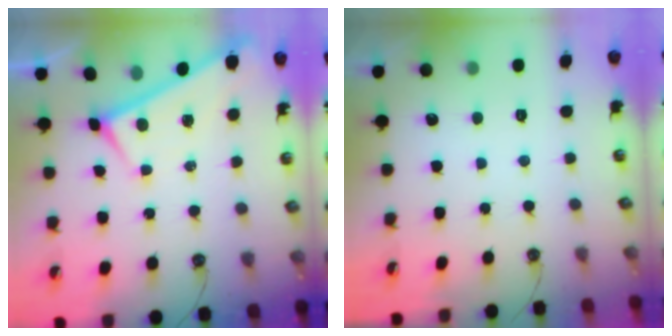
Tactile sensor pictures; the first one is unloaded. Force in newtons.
{"total": 0.0}